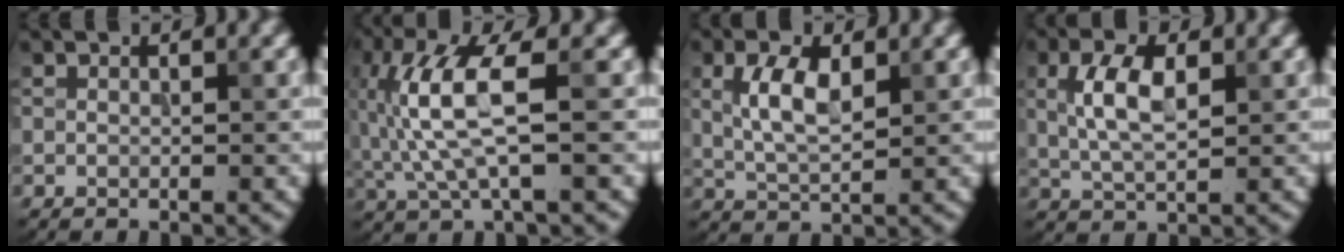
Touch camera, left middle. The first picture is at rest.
{"total": 6.6, "force": [0.3, 1.8, 6.3], "torque": [-0.152, 0.007, 0.007]}
{"total": 4.1, "force": [1.0, 1.9, 3.5], "torque": [-0.079, 0.003, 0.020]}
{"total": 4.5, "force": [0.8, 2.0, 3.9], "torque": [-0.087, 0.004, 0.016]}